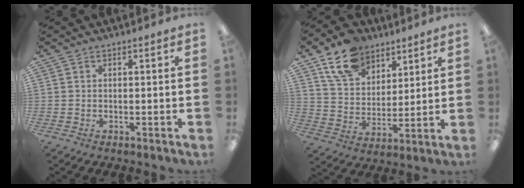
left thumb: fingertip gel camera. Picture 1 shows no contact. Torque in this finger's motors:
{"motor_torque": [2.05, 1.31, 1.62, -1.08, 0.13]}